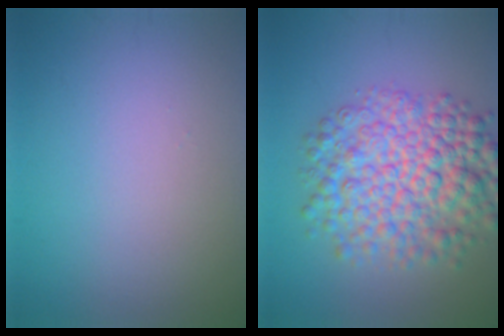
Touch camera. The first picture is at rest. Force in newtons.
{"total": 8.5, "press": 8.5, "slide": 0.1}